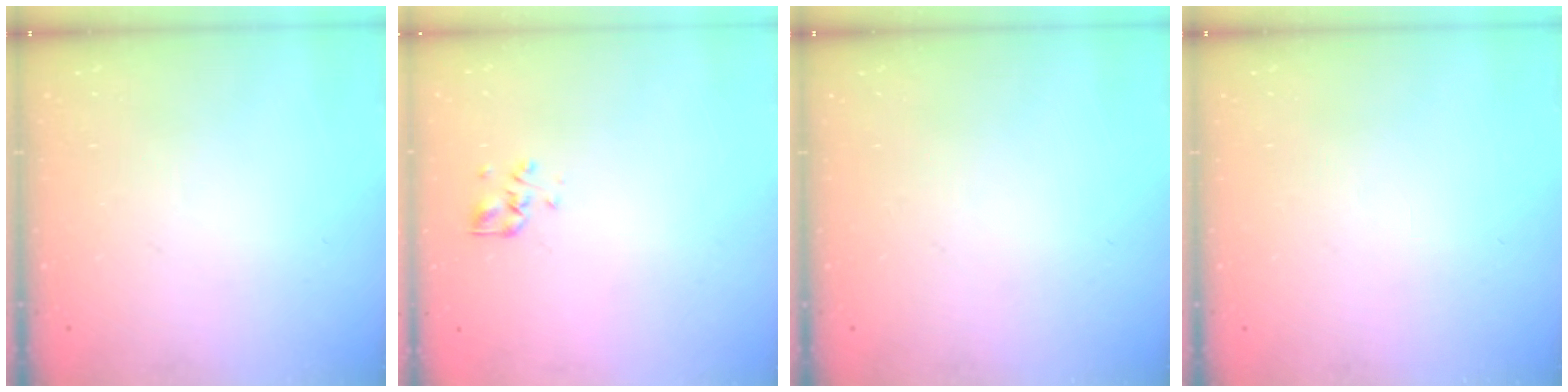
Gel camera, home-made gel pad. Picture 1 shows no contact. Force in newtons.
{"total": 2.7, "press": 2.4, "slide": 1.2}
{"total": 0.0}
{"total": 0.0}